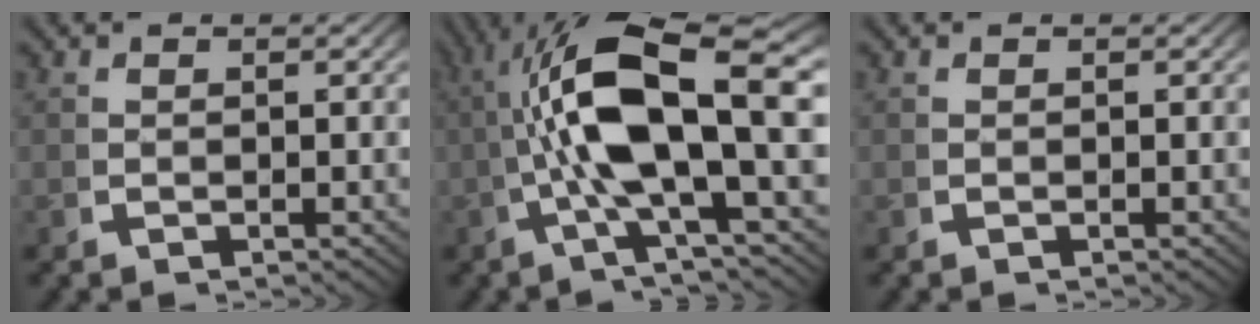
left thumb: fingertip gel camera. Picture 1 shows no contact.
{"total": 12.0, "force": [0.8, 4.6, 11.0], "torque": [-0.210, 0.003, 0.013]}
{"total": 0.0}